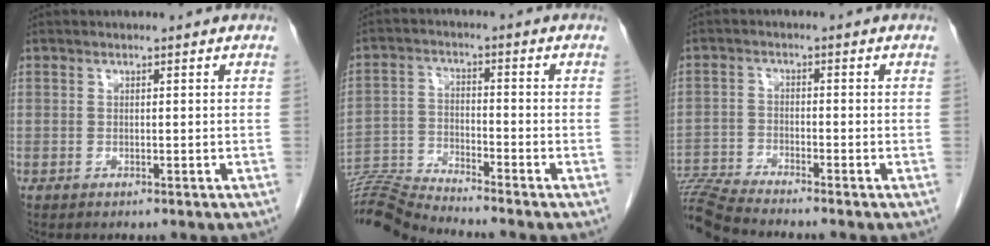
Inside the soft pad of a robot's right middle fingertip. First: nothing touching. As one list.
[{"total": 9.4, "force": [-9.1, -2.1, 0.9], "torque": [-0.021, -0.004, -0.176]}, {"total": 8.0, "force": [-7.6, -1.5, 1.8], "torque": [-0.038, -0.011, -0.144]}]